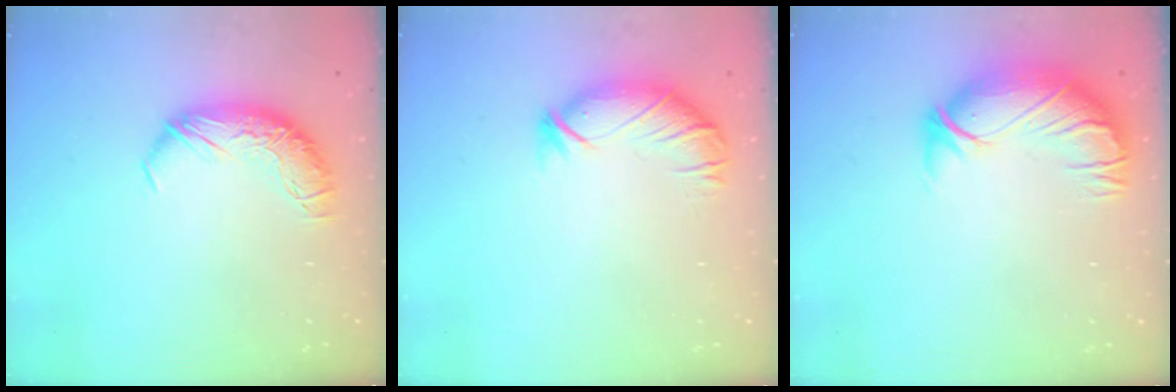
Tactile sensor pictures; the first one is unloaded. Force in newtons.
{"total": 2.8, "press": 2.6, "slide": 0.9}
{"total": 3.0, "press": 0.3, "slide": 3.0}